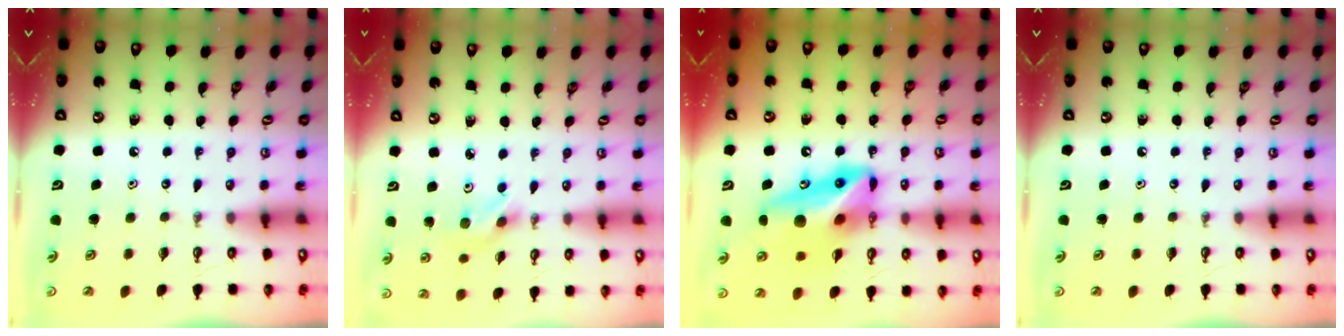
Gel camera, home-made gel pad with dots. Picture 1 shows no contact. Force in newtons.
{"total": 2.7, "press": 2.7, "slide": 0.3}
{"total": 14.4, "press": 14.2, "slide": 2.3}
{"total": 0.0}